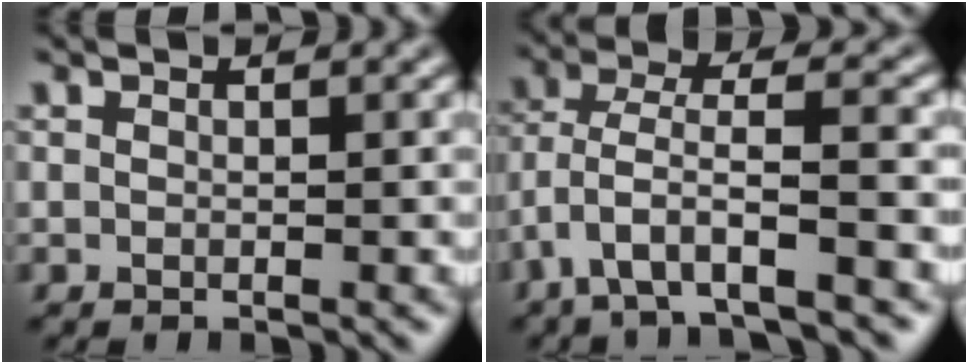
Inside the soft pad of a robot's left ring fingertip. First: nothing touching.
{"total": 6.3, "force": [-3.5, 1.6, 5.0], "torque": [-0.103, 0.001, -0.070]}